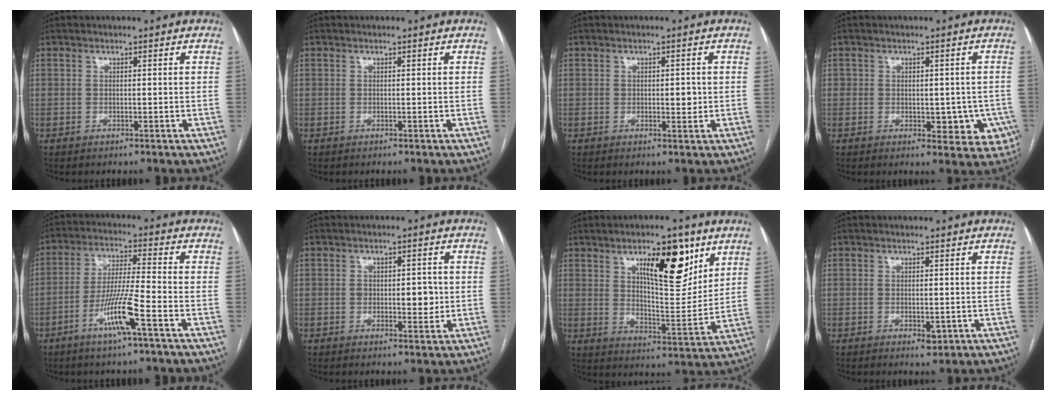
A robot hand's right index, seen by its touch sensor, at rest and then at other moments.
{"total": 0.0}
{"total": 2.1, "force": [0.0, 1.1, 1.8], "torque": [-0.023, 0.001, 0.002]}
{"total": 7.2, "force": [-1.4, 4.9, 5.2], "torque": [-0.036, 0.011, -0.009]}
{"total": 9.2, "force": [-4.5, -0.4, 8.1], "torque": [-0.157, -0.006, -0.087]}
{"total": 4.8, "force": [-0.2, 2.6, 4.0], "torque": [-0.053, 0.005, 0.001]}
{"total": 13.7, "force": [7.1, 4.2, 10.9], "torque": [-0.161, -0.003, 0.116]}
{"total": 2.0, "force": [-0.6, 1.0, 1.7], "torque": [-0.022, -0.002, -0.003]}